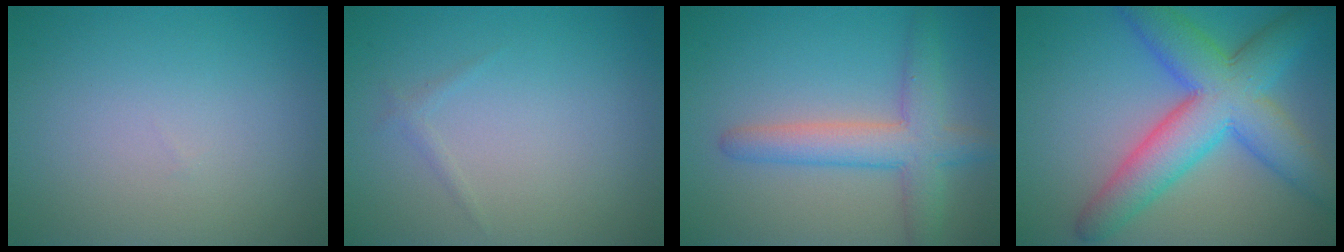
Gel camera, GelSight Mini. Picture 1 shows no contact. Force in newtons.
{"total": 0.7, "press": 0.7, "slide": 0.1}
{"total": 4.7, "press": 4.7, "slide": 0.2}
{"total": 9.4, "press": 9.4, "slide": 0.1}